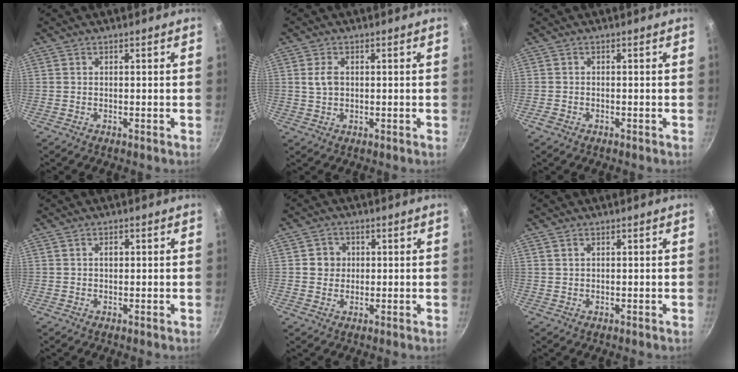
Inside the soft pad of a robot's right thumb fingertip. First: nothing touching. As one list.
[{"total": 3.4, "force": [0.6, 2.3, 2.4], "torque": [-0.043, 0.002, 0.011]}, {"total": 1.3, "force": [-0.8, 0.9, 0.6], "torque": [-0.015, 0.005, -0.014]}, {"total": 1.4, "force": [0.3, 1.0, 1.0], "torque": [-0.011, 0.004, 0.004]}, {"total": 3.8, "force": [0.5, 3.6, 1.1], "torque": [0.008, 0.004, 0.003]}, {"total": 1.0, "force": [0.6, 0.6, 0.5], "torque": [-0.008, 0.000, 0.011]}]